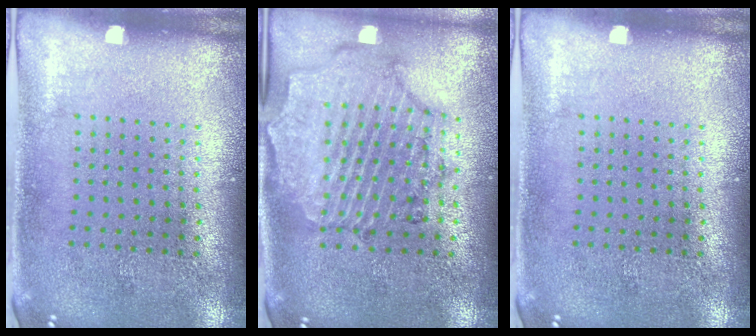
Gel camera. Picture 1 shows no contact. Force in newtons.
{"total": 1.6, "press": 1.6, "slide": 0.4}
{"total": 0.0}